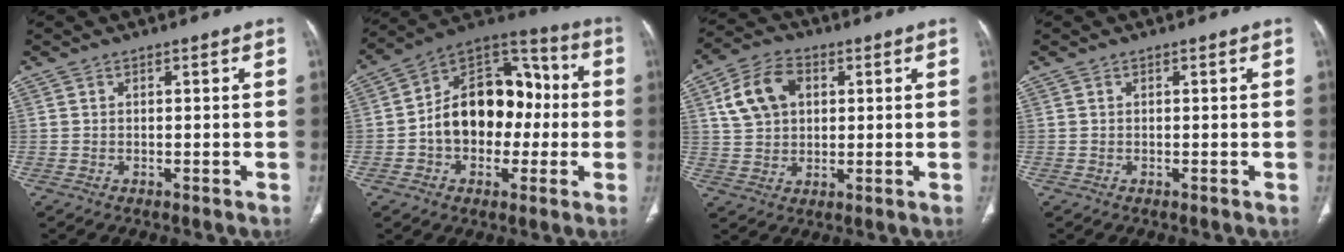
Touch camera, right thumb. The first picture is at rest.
{"total": 18.7, "force": [-1.2, 13.2, 13.3], "torque": [-0.162, 0.047, -0.024]}
{"total": 10.4, "force": [3.2, 7.4, 6.7], "torque": [-0.113, 0.008, 0.057]}
{"total": 0.0}